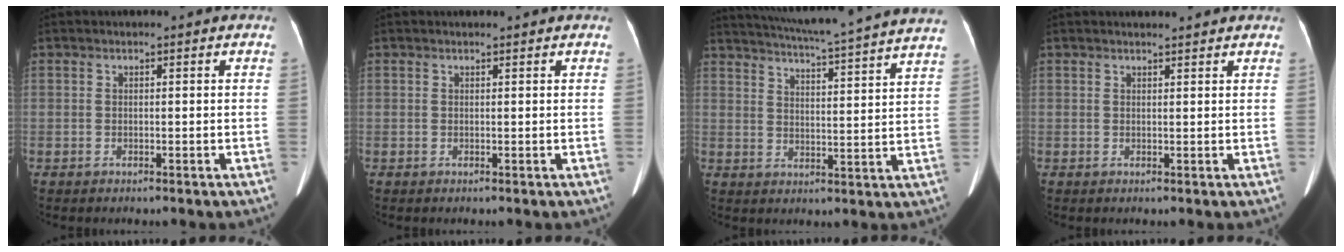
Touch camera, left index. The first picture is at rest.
{"total": 0.9, "force": [0.9, 0.0, 0.3], "torque": [-0.008, 0.008, 0.015]}
{"total": 24.1, "force": [22.0, -0.6, 9.7], "torque": [-0.164, -0.029, 0.281]}
{"total": 3.0, "force": [2.9, 0.2, 0.8], "torque": [-0.016, 0.012, 0.037]}